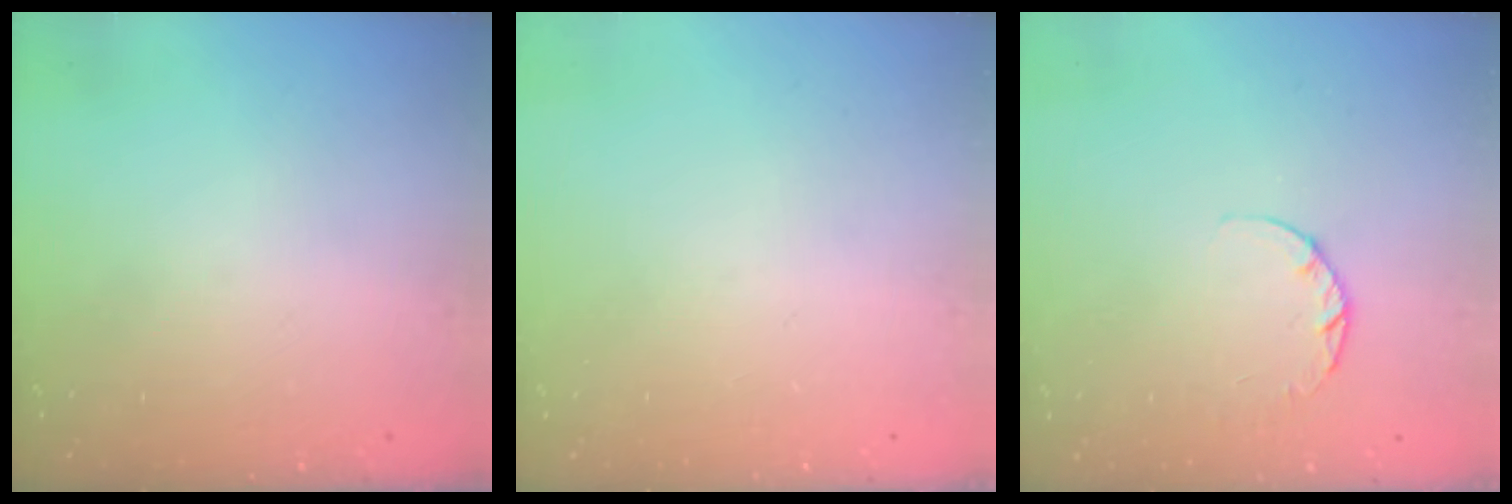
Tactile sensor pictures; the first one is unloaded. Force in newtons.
{"total": 0.0}
{"total": 2.6, "press": 2.5, "slide": 0.4}